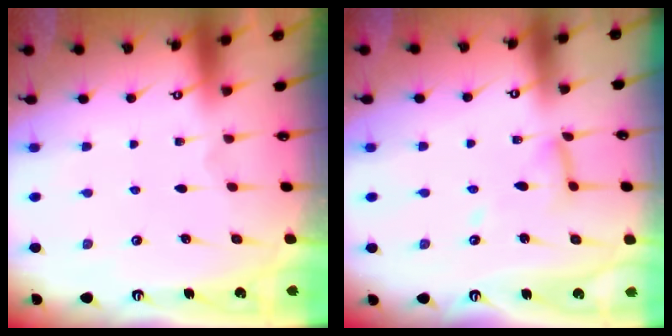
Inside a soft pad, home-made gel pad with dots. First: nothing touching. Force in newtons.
{"total": 9.0, "press": 9.0, "slide": 0.6}